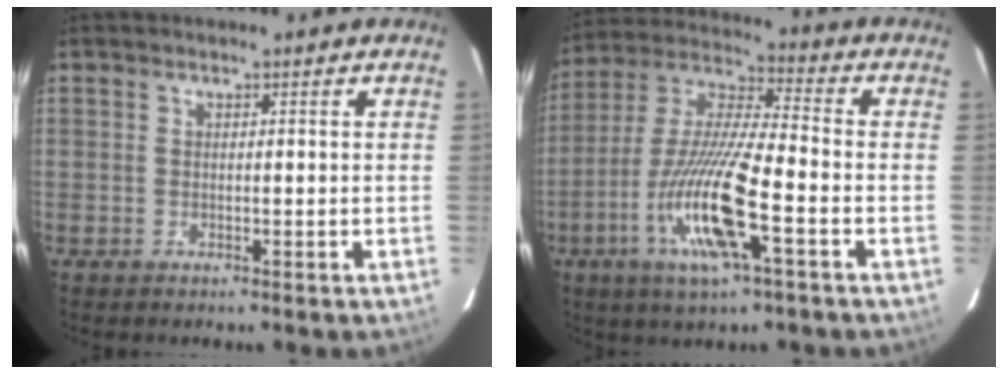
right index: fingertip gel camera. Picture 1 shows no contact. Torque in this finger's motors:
{"motor_torque": [1.30, -0.84, 0.48, 0.21]}